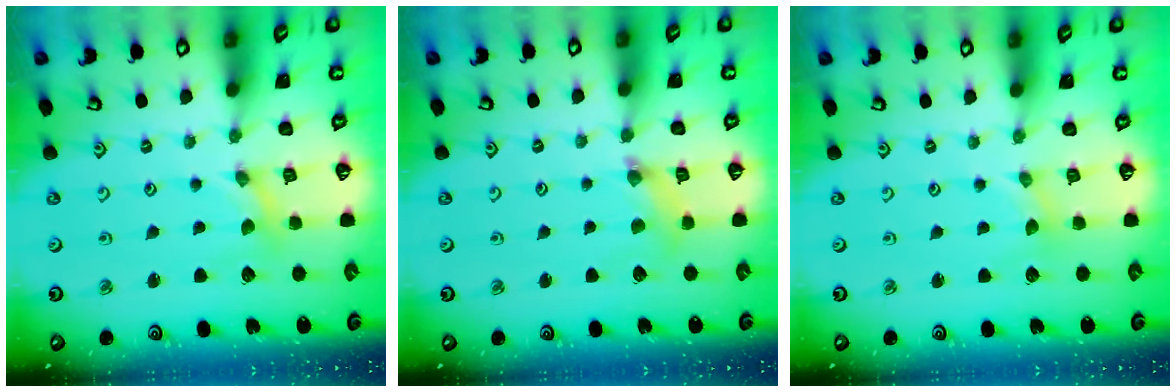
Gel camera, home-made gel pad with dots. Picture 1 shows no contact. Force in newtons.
{"total": 3.7, "press": 3.7, "slide": 0.4}
{"total": 0.7, "press": 0.7, "slide": 0.1}